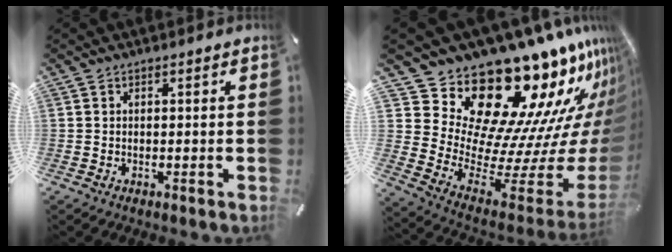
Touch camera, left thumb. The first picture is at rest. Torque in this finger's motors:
{"motor_torque": [3.44, 1.57, 1.53, -1.24, 0.19]}